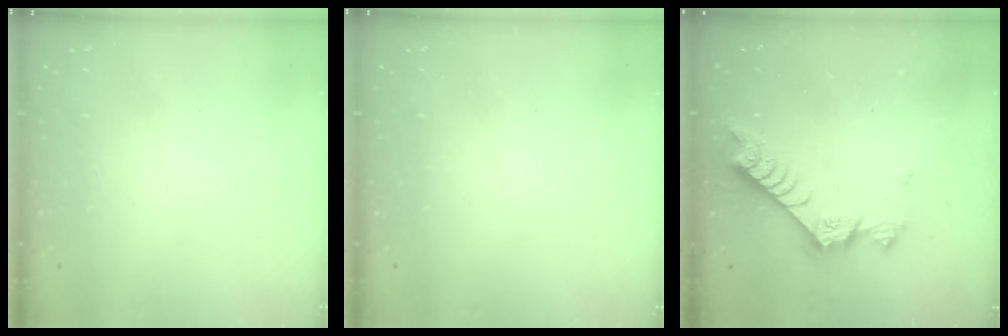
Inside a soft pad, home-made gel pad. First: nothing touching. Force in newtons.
{"total": 0.0}
{"total": 7.6, "press": 7.5, "slide": 1.0}